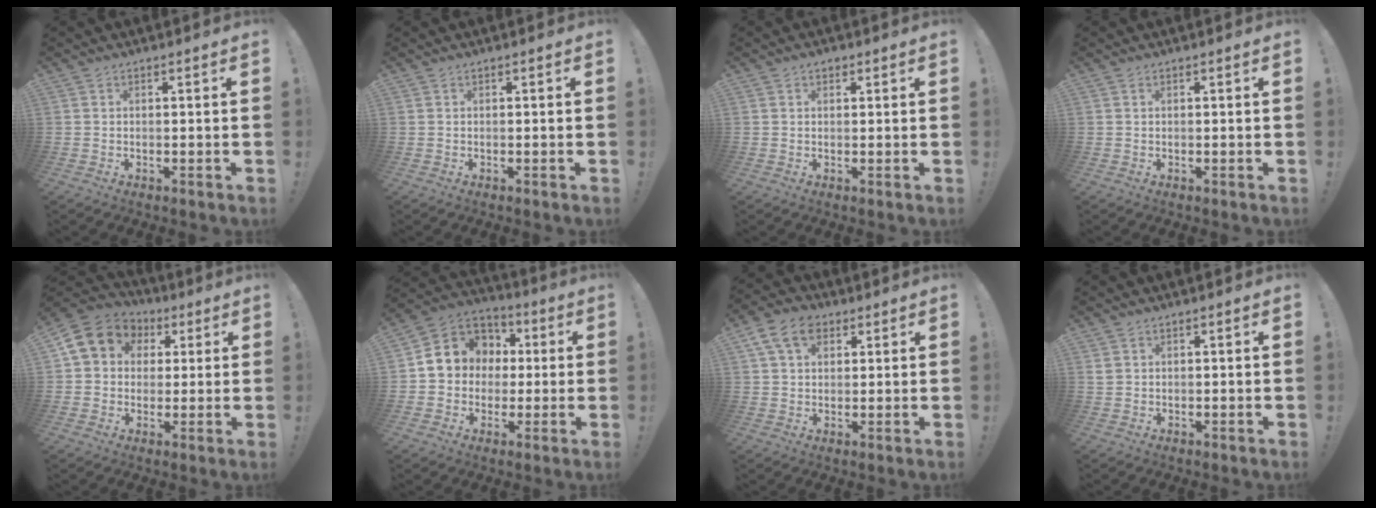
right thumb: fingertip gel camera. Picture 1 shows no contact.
{"total": 0.0}
{"total": 1.0, "force": [0.6, 0.8, 0.3], "torque": [-0.006, 0.001, 0.011]}
{"total": 0.0}
{"total": 11.6, "force": [3.4, 9.9, 5.0], "torque": [-0.067, -0.009, 0.071]}
{"total": 11.2, "force": [1.4, 10.4, 3.9], "torque": [-0.043, -0.003, 0.037]}
{"total": 10.0, "force": [4.3, 6.9, 5.8], "torque": [-0.097, -0.001, 0.085]}
{"total": 1.2, "force": [0.7, 0.9, 0.6], "torque": [-0.011, 0.004, 0.014]}